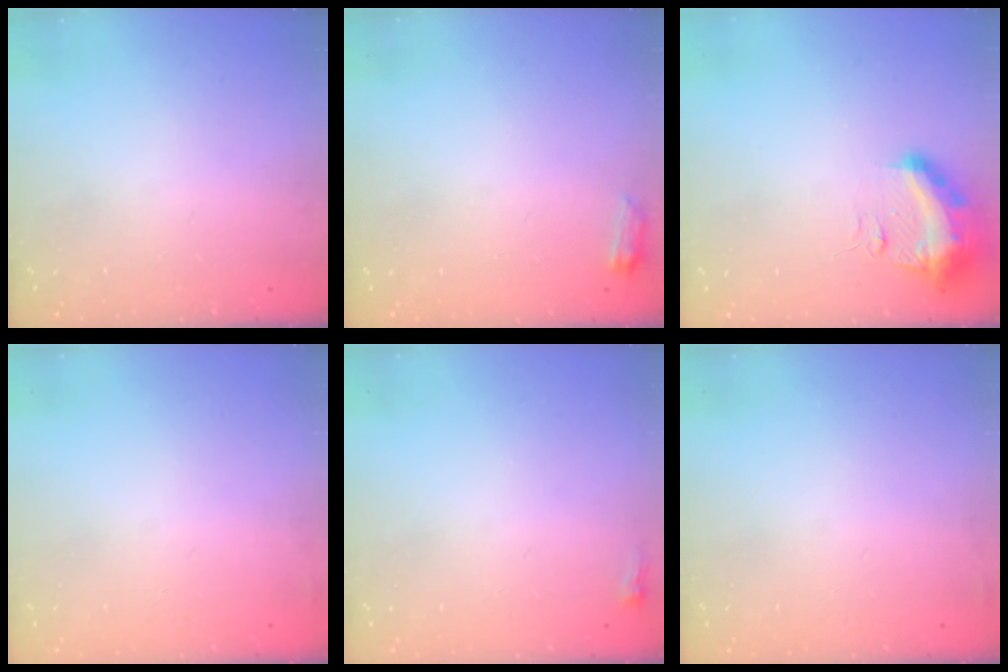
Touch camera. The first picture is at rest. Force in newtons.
{"total": 3.3, "press": 3.2, "slide": 0.5}
{"total": 17.3, "press": 13.2, "slide": 11.2}
{"total": 2.9, "press": 2.4, "slide": 1.6}
{"total": 2.2, "press": 2.2, "slide": 0.6}
{"total": 2.9, "press": 2.4, "slide": 1.6}